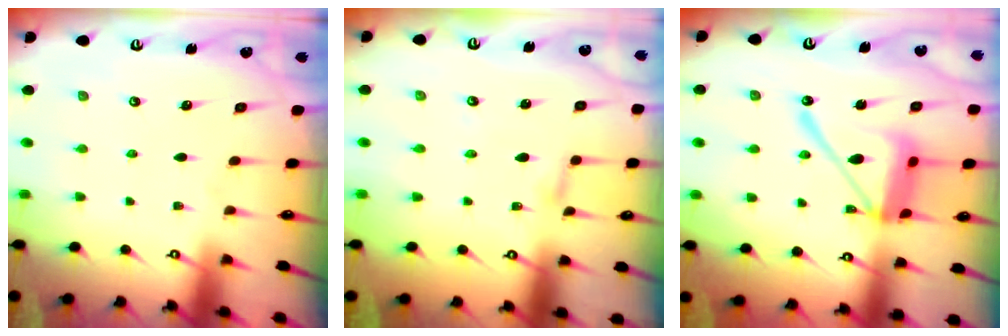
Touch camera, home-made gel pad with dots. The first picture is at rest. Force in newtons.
{"total": 2.9, "press": 2.9, "slide": 0.3}
{"total": 15.7, "press": 15.7, "slide": 1.6}